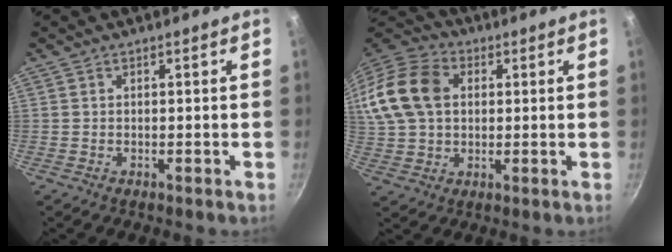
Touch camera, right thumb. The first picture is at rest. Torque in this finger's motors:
{"motor_torque": [0.82, 2.08, 0.97, -0.03, 0.14]}